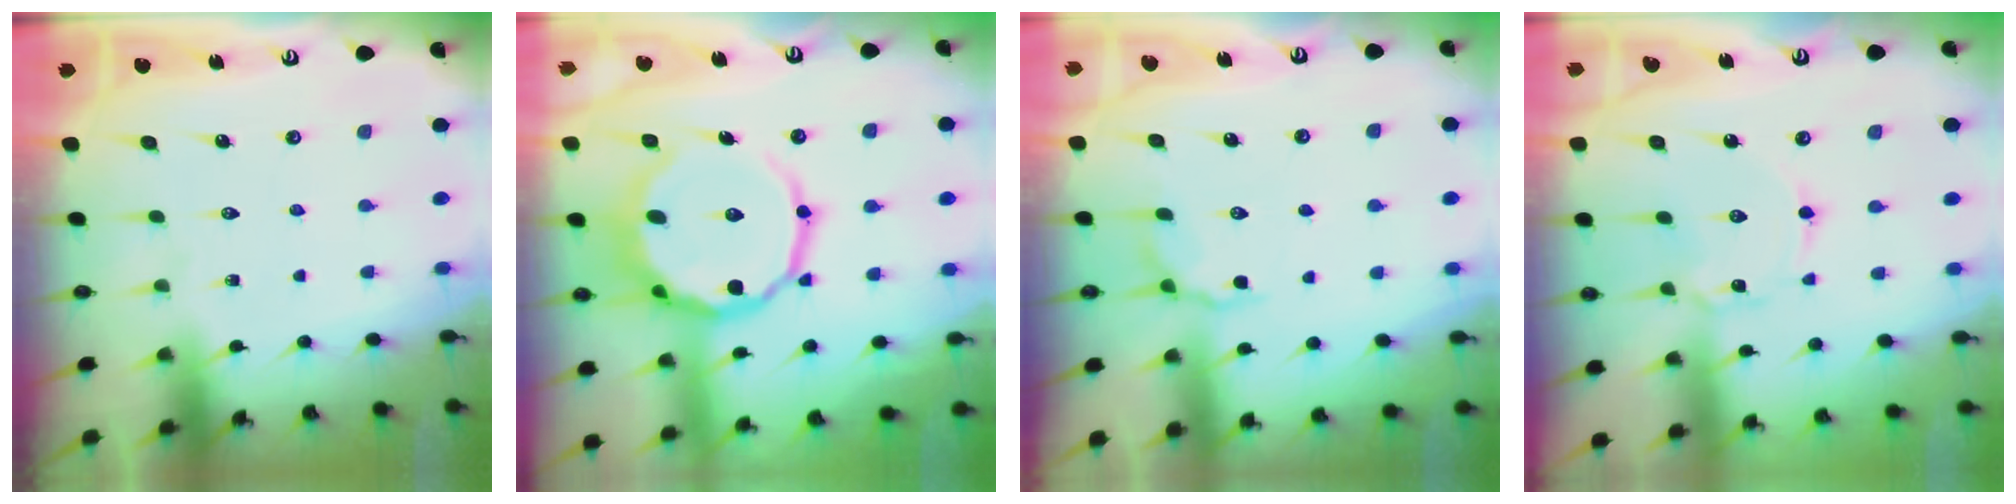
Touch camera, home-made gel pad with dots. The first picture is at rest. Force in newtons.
{"total": 16.6, "press": 16.5, "slide": 1.9}
{"total": 5.1, "press": 4.9, "slide": 1.5}
{"total": 1.2, "press": 1.2, "slide": 0.1}